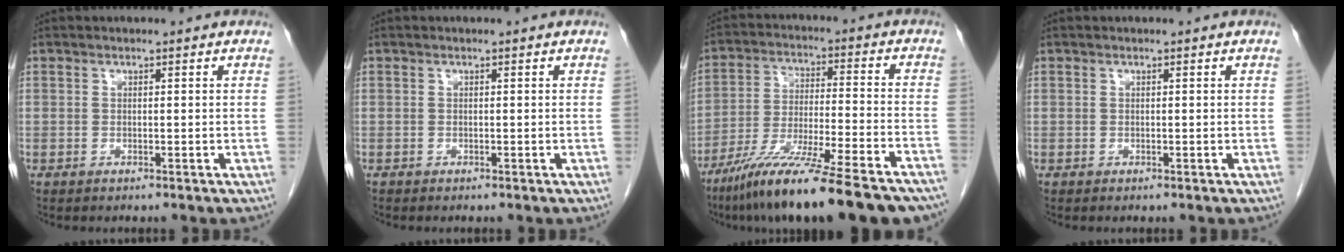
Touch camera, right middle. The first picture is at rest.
{"total": 0.0}
{"total": 21.9, "force": [-17.2, 1.2, 13.4], "torque": [-0.175, -0.029, -0.280]}
{"total": 0.0}